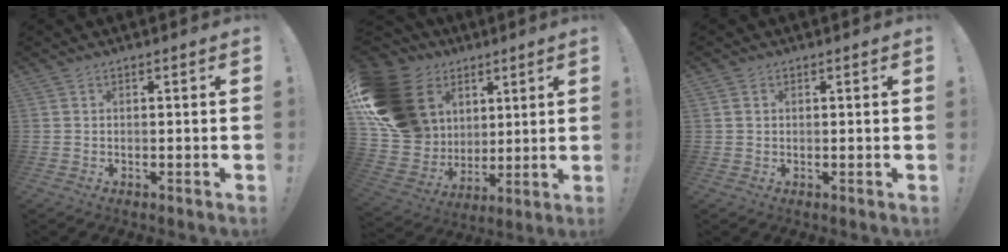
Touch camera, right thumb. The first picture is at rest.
{"total": 21.5, "force": [7.6, 17.5, 9.9], "torque": [-0.183, -0.033, 0.186]}
{"total": 1.4, "force": [0.8, 1.2, 0.3], "torque": [0.003, -0.001, 0.013]}